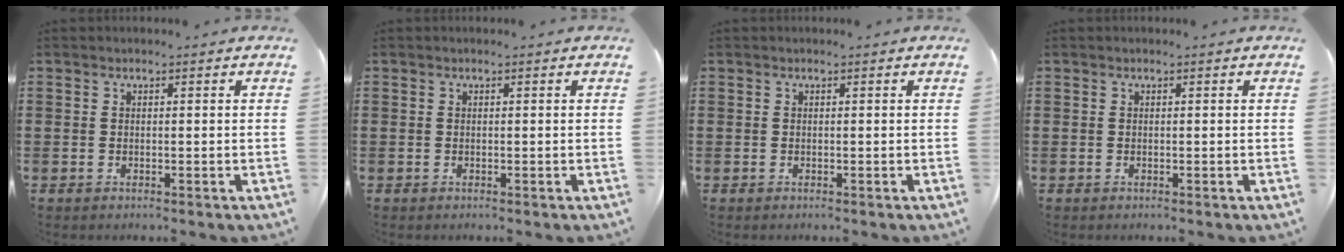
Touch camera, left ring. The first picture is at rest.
{"total": 0.0}
{"total": 0.0}
{"total": 0.0}